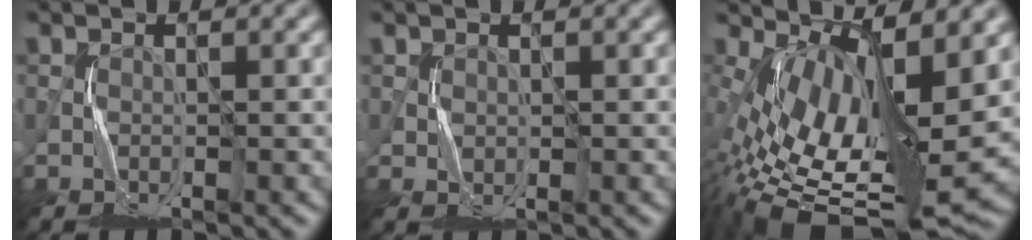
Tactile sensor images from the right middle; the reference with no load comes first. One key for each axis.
{"total": 0.7, "fx": 0.5, "fy": 0.5, "fz": 0.1, "tx": -0.003, "ty": -0.001, "tz": 0.016}
{"total": 13.2, "fx": 1.3, "fy": 5.3, "fz": 12.0, "tx": -0.228, "ty": -0.011, "tz": 0.047}